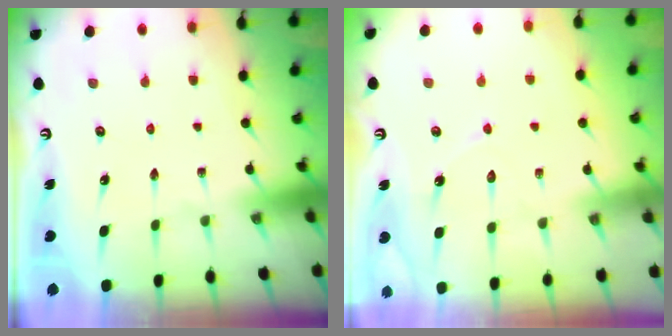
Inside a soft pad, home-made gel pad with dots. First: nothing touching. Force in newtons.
{"total": 6.1, "press": 6.1, "slide": 0.5}